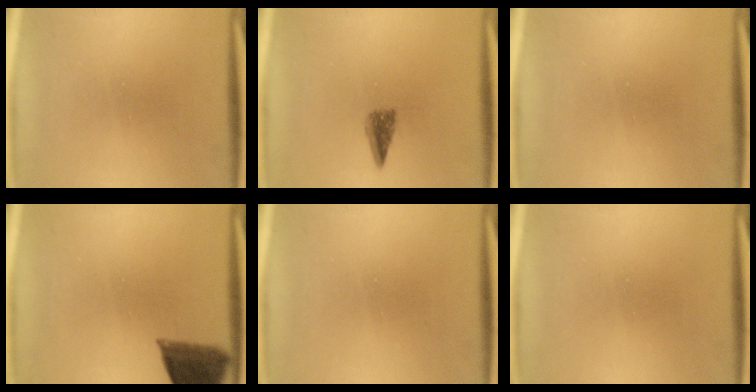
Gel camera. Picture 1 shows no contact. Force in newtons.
{"total": 2.7}
{"total": 0.0}
{"total": 9.5}
{"total": 0.0}
{"total": 0.0}